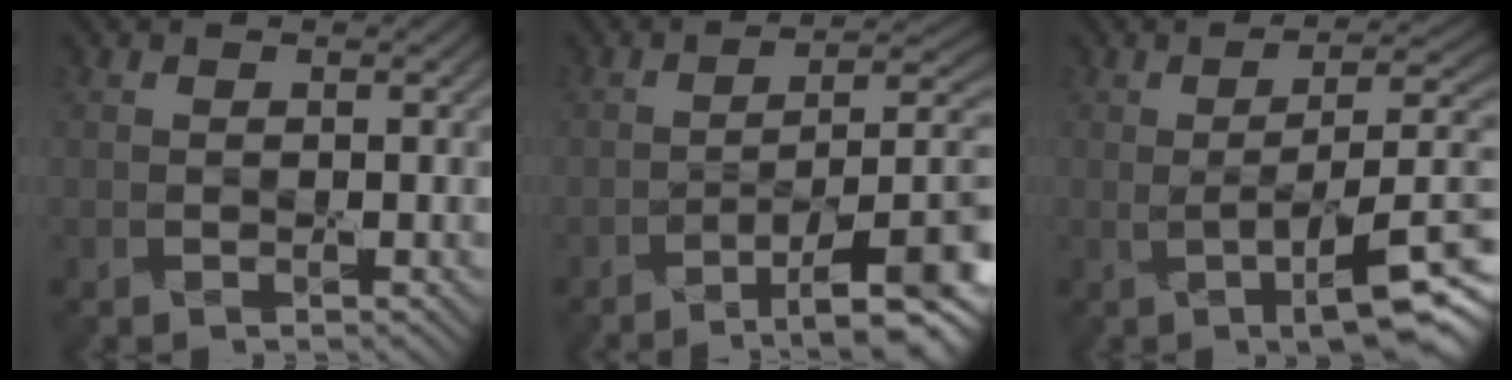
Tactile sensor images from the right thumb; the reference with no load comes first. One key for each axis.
{"total": 11.3, "fx": -5.8, "fy": 3.2, "fz": 9.1, "tx": -0.137, "ty": 0.001, "tz": -0.086}
{"total": 9.1, "fx": -1.8, "fy": 1.8, "fz": 8.7, "tx": -0.135, "ty": 0.008, "tz": -0.028}